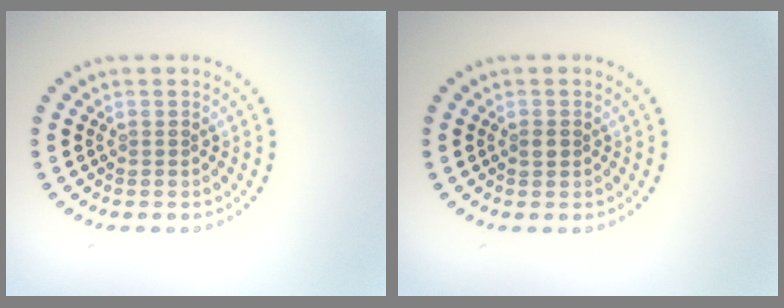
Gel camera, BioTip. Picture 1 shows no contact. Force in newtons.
{"total": 1.0, "press": 1.0, "slide": 0.1}